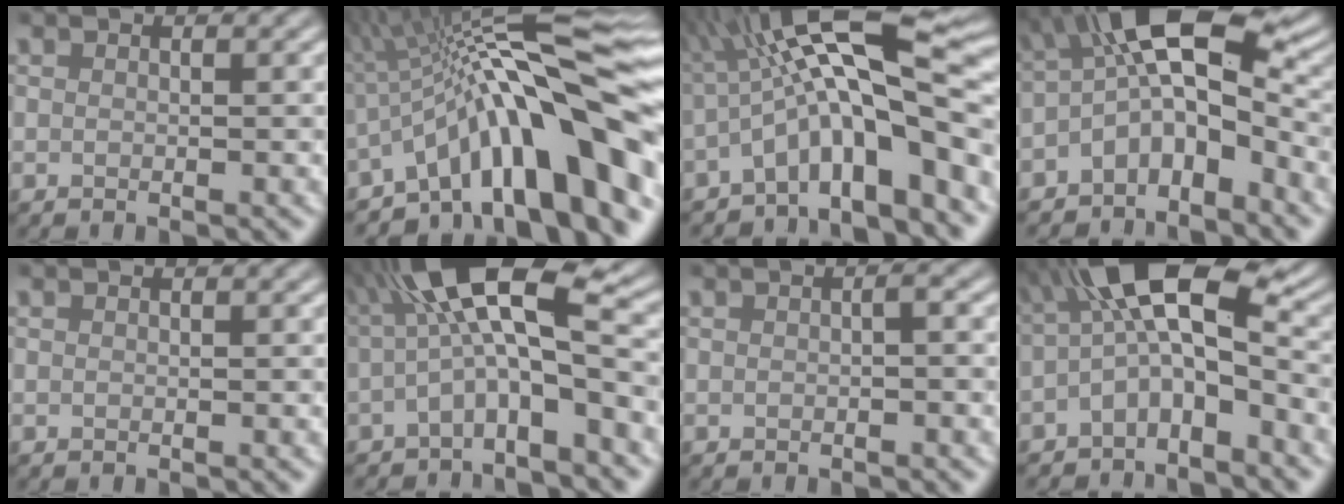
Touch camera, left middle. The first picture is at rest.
{"total": 15.7, "force": [-3.8, 3.8, 14.7], "torque": [-0.187, 0.032, -0.061]}
{"total": 13.6, "force": [-2.0, 3.5, 13.0], "torque": [-0.199, 0.036, -0.039]}
{"total": 8.9, "force": [-1.4, 4.4, 7.5], "torque": [-0.116, 0.020, -0.043]}
{"total": 0.0}
{"total": 9.2, "force": [-0.8, 2.5, 8.8], "torque": [-0.148, 0.033, -0.034]}
{"total": 0.8, "force": [-0.1, 0.1, 0.7], "torque": [-0.011, 0.003, -0.001]}
{"total": 8.0, "force": [-1.4, 3.1, 7.2], "torque": [-0.122, 0.025, -0.046]}